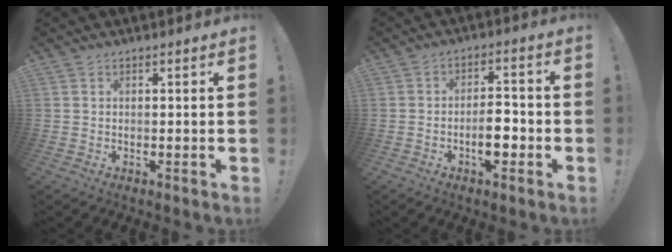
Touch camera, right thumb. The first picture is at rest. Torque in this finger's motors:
{"motor_torque": [1.13, 0.91, 0.76, -0.46, 0.00]}